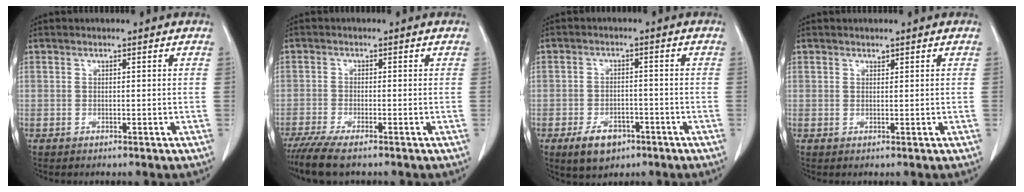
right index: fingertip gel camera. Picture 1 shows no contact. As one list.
[{"total": 6.0, "force": [-4.2, 1.5, 4.0], "torque": [-0.081, -0.013, -0.072]}, {"total": 7.0, "force": [-3.9, 4.2, 3.9], "torque": [-0.069, 0.001, -0.057]}, {"total": 1.0, "force": [0.7, 0.7, 0.4], "torque": [-0.008, 0.004, 0.014]}]